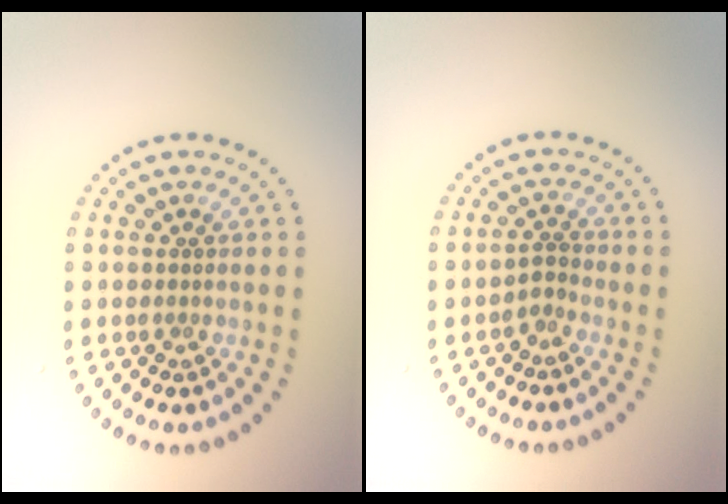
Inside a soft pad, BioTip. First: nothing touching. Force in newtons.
{"total": 1.2, "press": 0.9, "slide": 0.8}